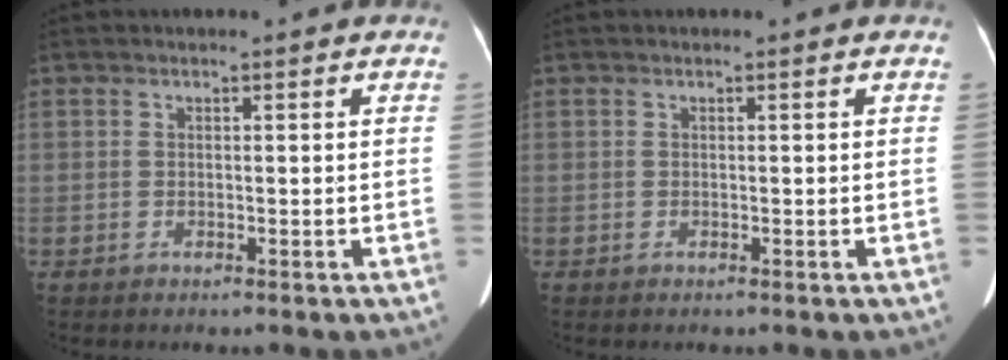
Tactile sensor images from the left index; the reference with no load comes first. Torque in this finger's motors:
{"motor_torque": [0.10, 0.02, 0.04, 0.01]}